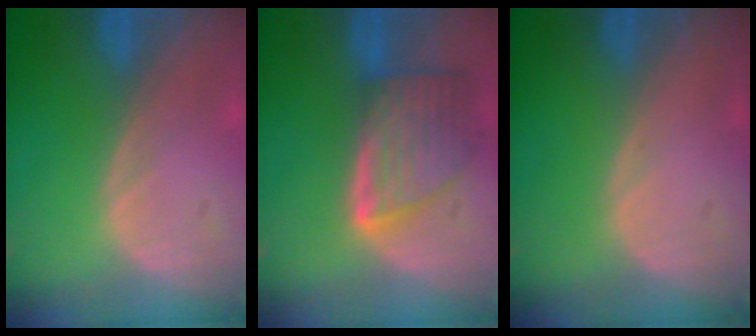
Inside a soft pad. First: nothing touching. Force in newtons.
{"total": 8.1, "press": 7.3, "slide": 3.4}
{"total": 0.0}